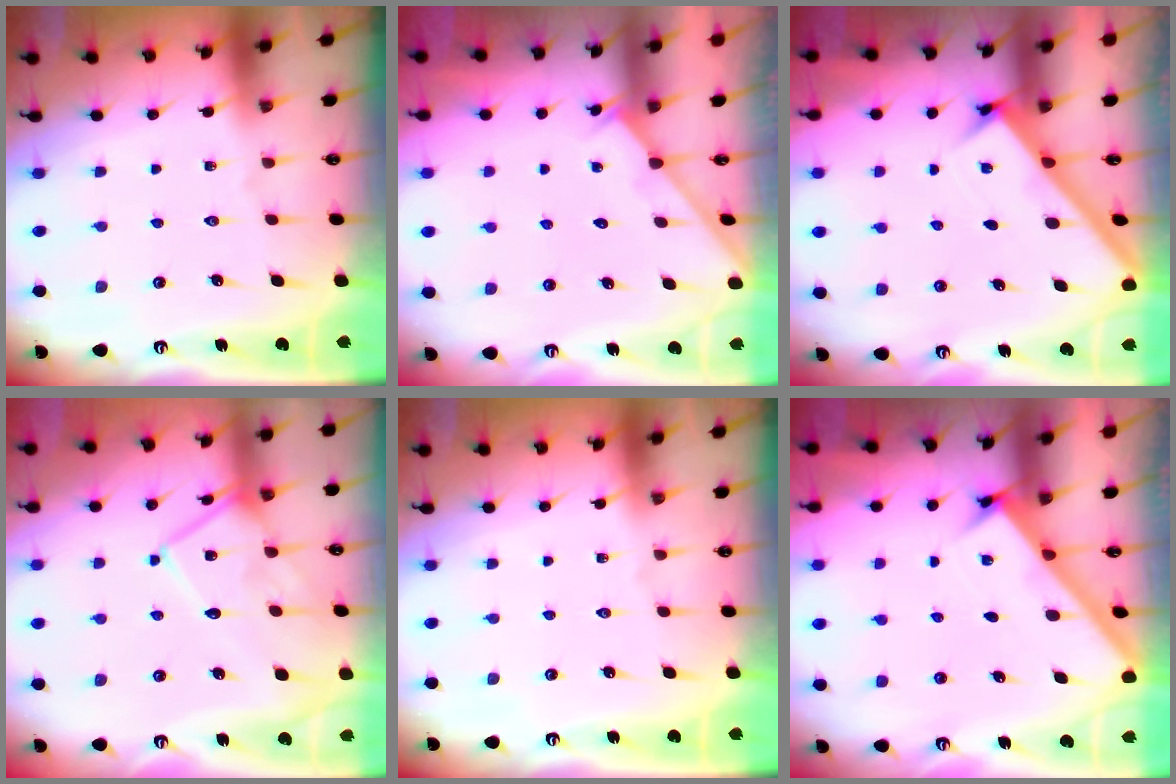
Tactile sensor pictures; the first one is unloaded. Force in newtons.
{"total": 2.0, "press": 2.0, "slide": 0.2}
{"total": 2.6, "press": 2.6, "slide": 0.3}
{"total": 12.5, "press": 12.5, "slide": 1.0}
{"total": 0.0}
{"total": 2.8, "press": 2.7, "slide": 0.3}